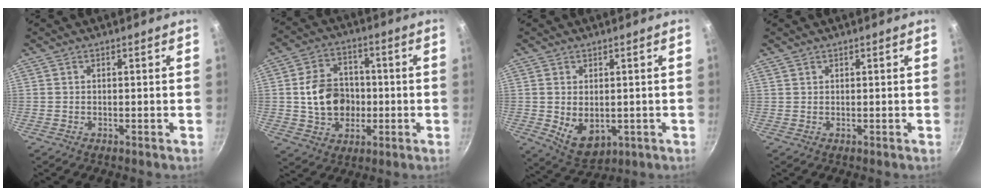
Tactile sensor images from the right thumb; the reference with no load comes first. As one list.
[{"total": 12.3, "force": [-0.5, 9.9, 7.3], "torque": [-0.096, 0.020, -0.004]}, {"total": 7.5, "force": [-0.3, 5.1, 5.4], "torque": [-0.077, -0.017, 0.014]}, {"total": 0.7, "force": [0.5, 0.4, 0.1], "torque": [0.000, -0.001, 0.008]}]